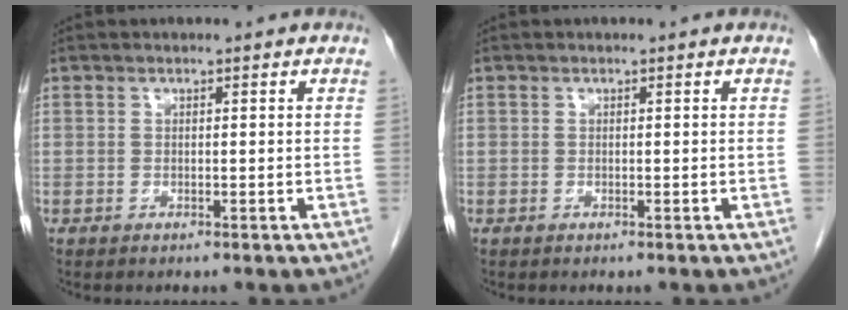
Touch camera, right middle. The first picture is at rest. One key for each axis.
{"total": 0.0}